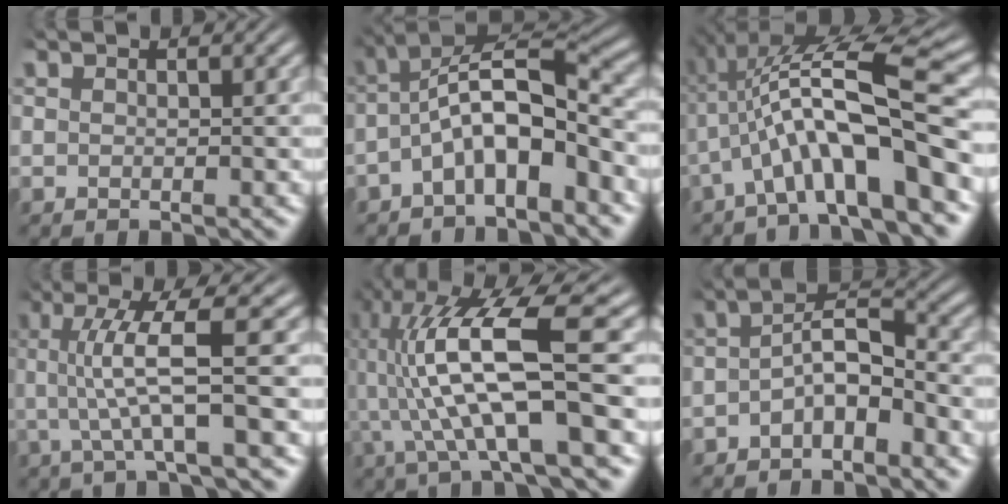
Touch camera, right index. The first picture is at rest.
{"total": 7.5, "force": [-2.0, 4.5, 5.6], "torque": [-0.110, -0.025, -0.025]}
{"total": 9.7, "force": [0.6, 3.7, 8.9], "torque": [-0.153, 0.010, 0.008]}
{"total": 6.1, "force": [1.0, 0.9, 5.9], "torque": [-0.107, 0.004, 0.015]}
{"total": 10.5, "force": [1.7, 4.5, 9.3], "torque": [-0.180, -0.001, 0.024]}
{"total": 4.0, "force": [-1.3, 2.2, 3.1], "torque": [-0.049, -0.011, -0.024]}